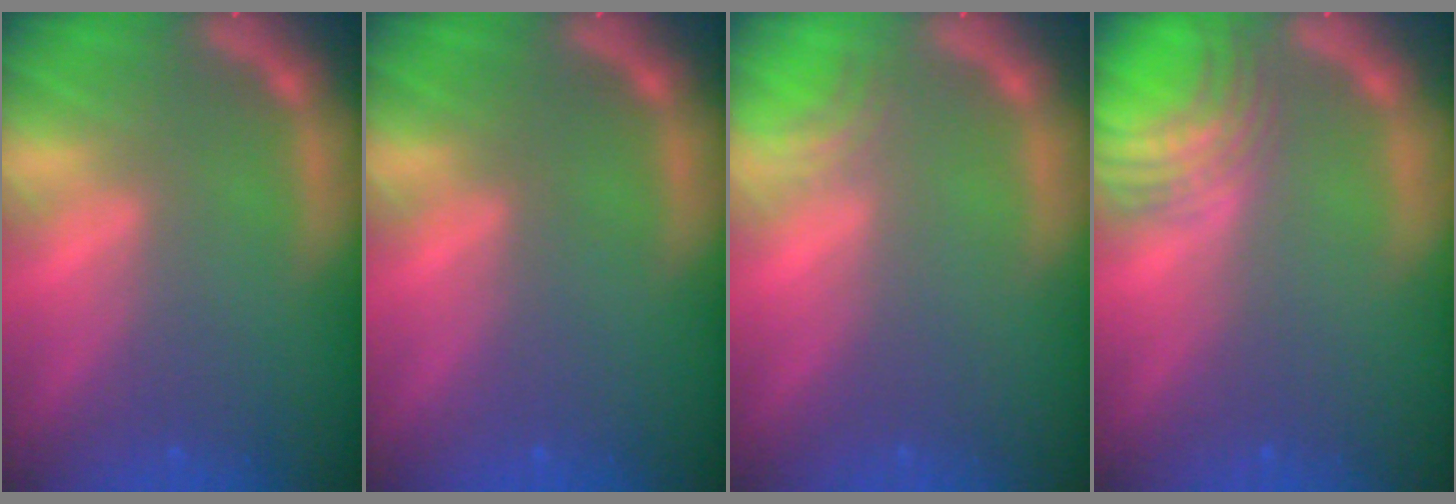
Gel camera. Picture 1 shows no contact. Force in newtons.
{"total": 0.0}
{"total": 1.5}
{"total": 5.5}